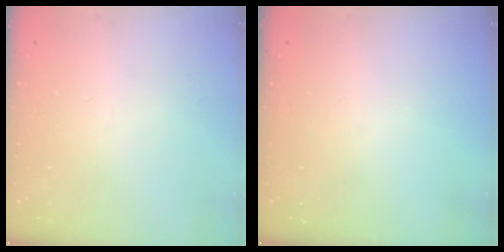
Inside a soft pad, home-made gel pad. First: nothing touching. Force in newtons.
{"total": 0.0}